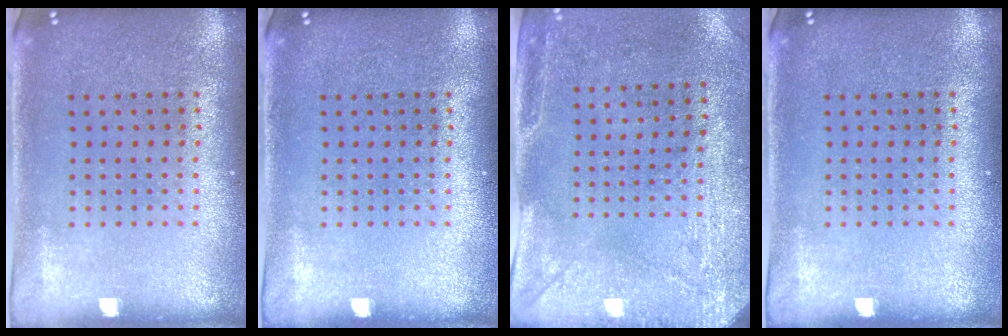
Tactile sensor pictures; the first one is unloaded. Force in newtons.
{"total": 0.0}
{"total": 2.9, "press": 2.3, "slide": 1.8}
{"total": 0.0}